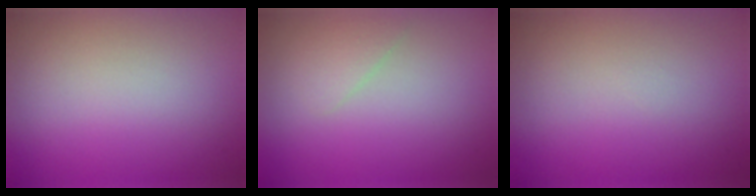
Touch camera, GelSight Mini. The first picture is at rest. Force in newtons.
{"total": 1.2, "press": 1.2, "slide": 0.0}
{"total": 0.0}